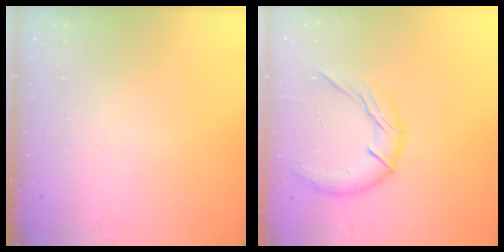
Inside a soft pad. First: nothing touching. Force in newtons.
{"total": 13.4, "press": 13.4, "slide": 1.3}